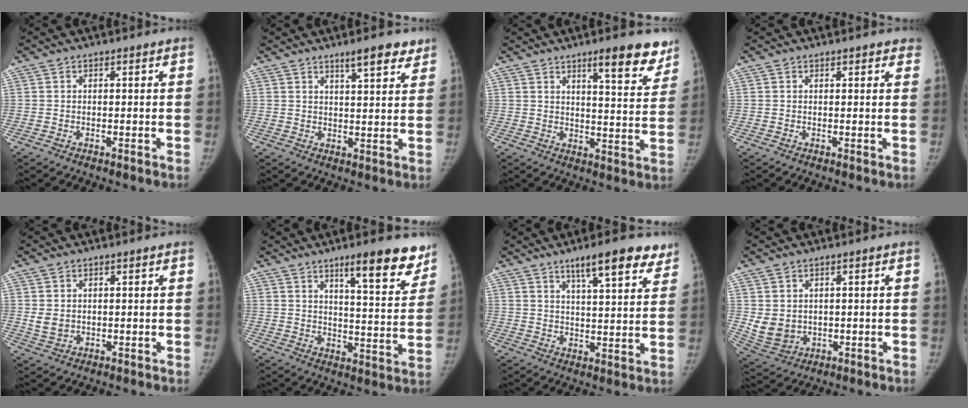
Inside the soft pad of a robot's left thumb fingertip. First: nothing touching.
{"total": 6.7, "force": [4.8, 1.5, 4.4], "torque": [-0.048, -0.027, 0.068]}
{"total": 11.6, "force": [7.9, 2.7, 8.0], "torque": [-0.070, -0.048, 0.107]}
{"total": 2.3, "force": [1.8, 1.0, 1.0], "torque": [0.010, 0.001, 0.014]}
{"total": 2.9, "force": [0.5, 2.3, 1.7], "torque": [-0.025, -0.009, 0.017]}
{"total": 14.1, "force": [9.6, 3.2, 9.9], "torque": [-0.096, -0.060, 0.137]}
{"total": 12.1, "force": [8.2, 2.9, 8.4], "torque": [-0.091, -0.036, 0.118]}
{"total": 5.9, "force": [0.7, 5.0, 3.0], "torque": [-0.046, -0.013, 0.034]}